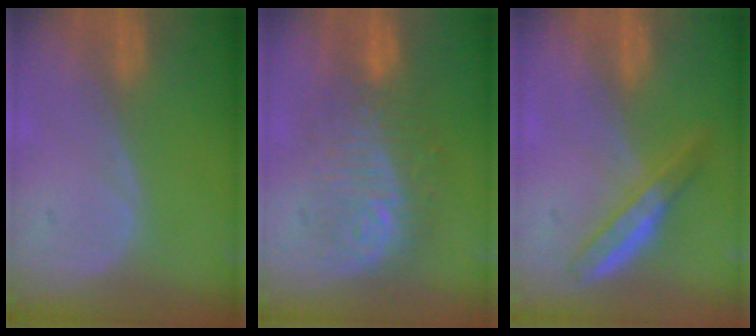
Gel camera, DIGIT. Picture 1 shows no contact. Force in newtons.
{"total": 9.5, "press": 9.4, "slide": 1.0}
{"total": 4.9, "press": 4.5, "slide": 2.0}